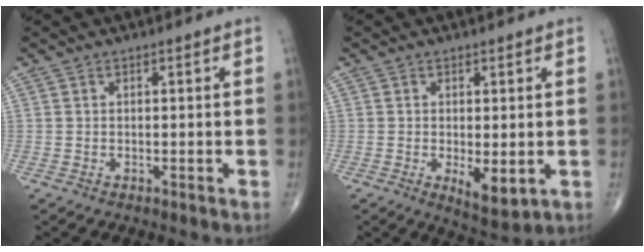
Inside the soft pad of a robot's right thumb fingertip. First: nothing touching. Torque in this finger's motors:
{"motor_torque": [0.90, 0.71, 0.01, -0.19, 0.19]}